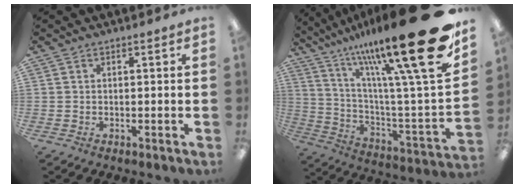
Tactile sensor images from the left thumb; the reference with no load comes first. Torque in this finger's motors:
{"motor_torque": [1.51, 0.59, 2.77, 0.00, 0.27]}